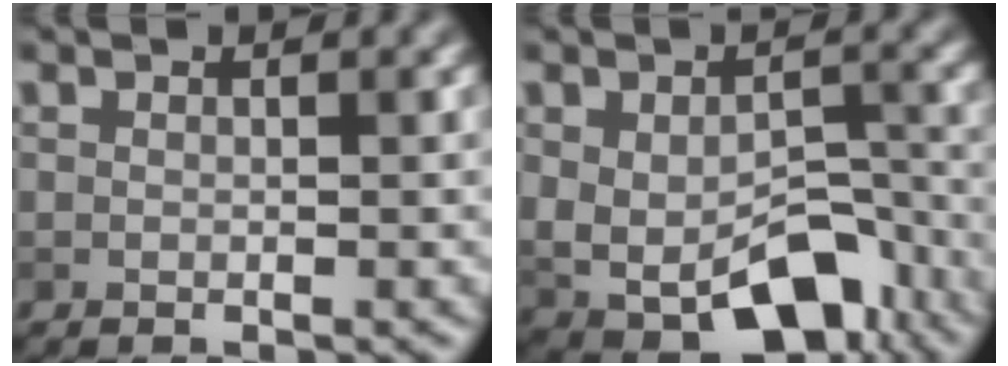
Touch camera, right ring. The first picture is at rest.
{"total": 9.5, "force": [-3.4, 5.5, 6.9], "torque": [-0.117, -0.025, -0.032]}